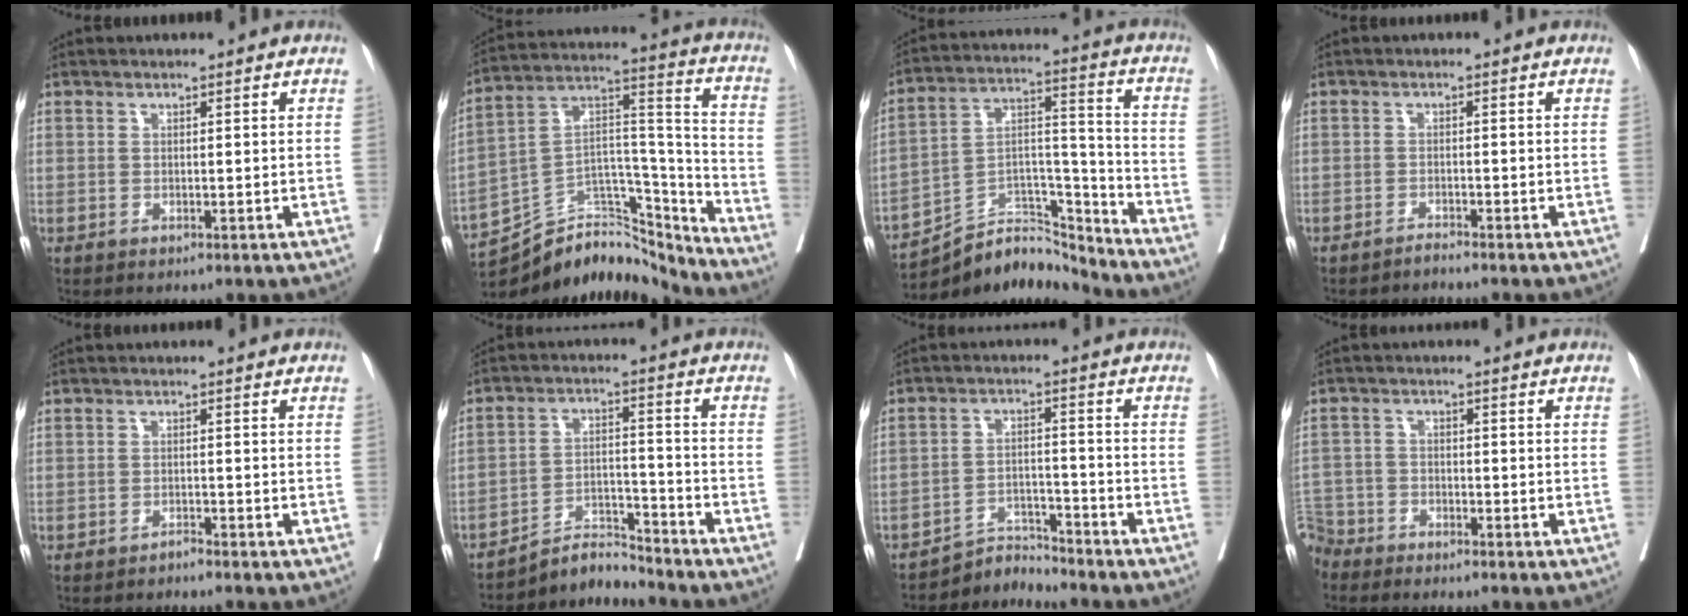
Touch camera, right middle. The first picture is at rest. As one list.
[{"total": 16.7, "force": [-16.0, 4.0, 3.1], "torque": [-0.052, 0.055, -0.258]}, {"total": 9.5, "force": [-9.4, 1.4, 0.0], "torque": [0.012, 0.051, -0.169]}, {"total": 2.1, "force": [1.8, -0.9, -0.7], "torque": [0.019, -0.010, 0.031]}, {"total": 0.9, "force": [-0.9, -0.3, 0.0], "torque": [0.003, 0.000, -0.016]}, {"total": 3.8, "force": [-3.4, -1.2, -1.3], "torque": [0.023, 0.008, -0.060]}, {"total": 3.0, "force": [-1.8, -1.1, -2.1], "torque": [0.042, -0.003, -0.031]}, {"total": 6.5, "force": [-6.0, 2.5, 0.4], "torque": [-0.007, 0.002, -0.120]}]